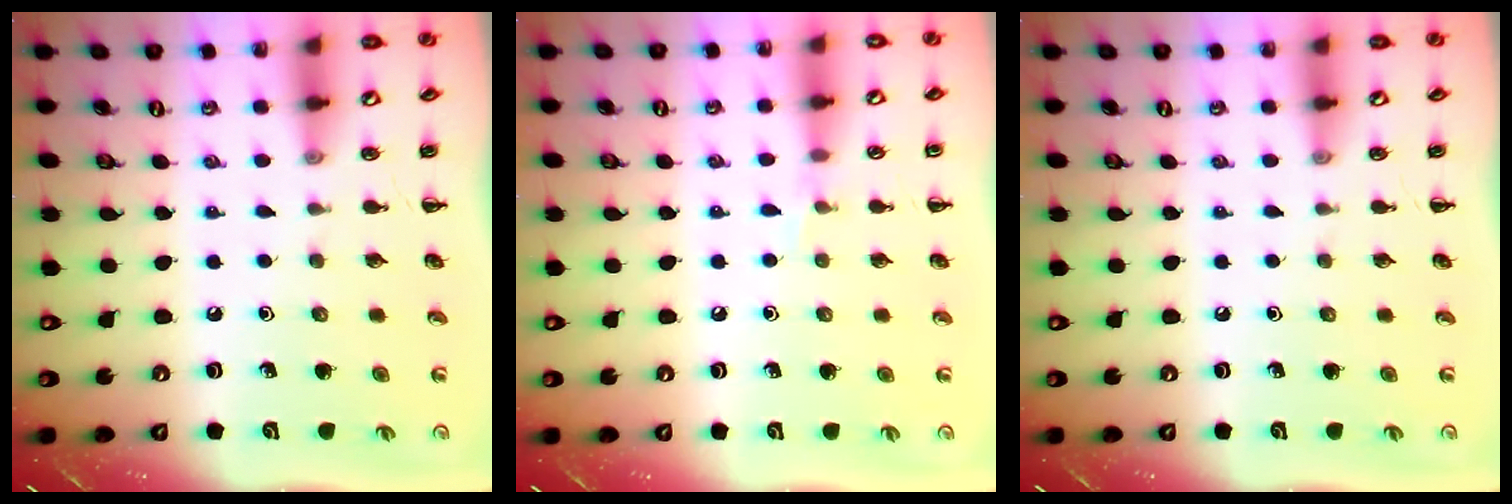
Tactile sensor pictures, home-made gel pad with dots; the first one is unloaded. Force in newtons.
{"total": 4.4, "press": 4.2, "slide": 1.3}
{"total": 0.0}